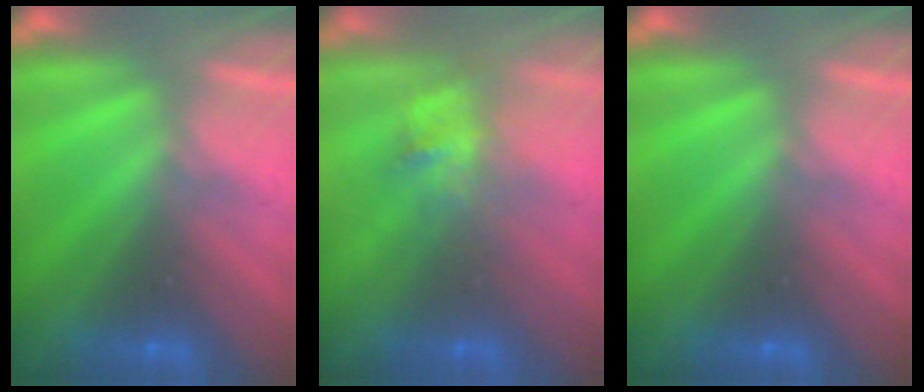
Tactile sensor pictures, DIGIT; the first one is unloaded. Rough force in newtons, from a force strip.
{"total": 2.9}
{"total": 0.0}